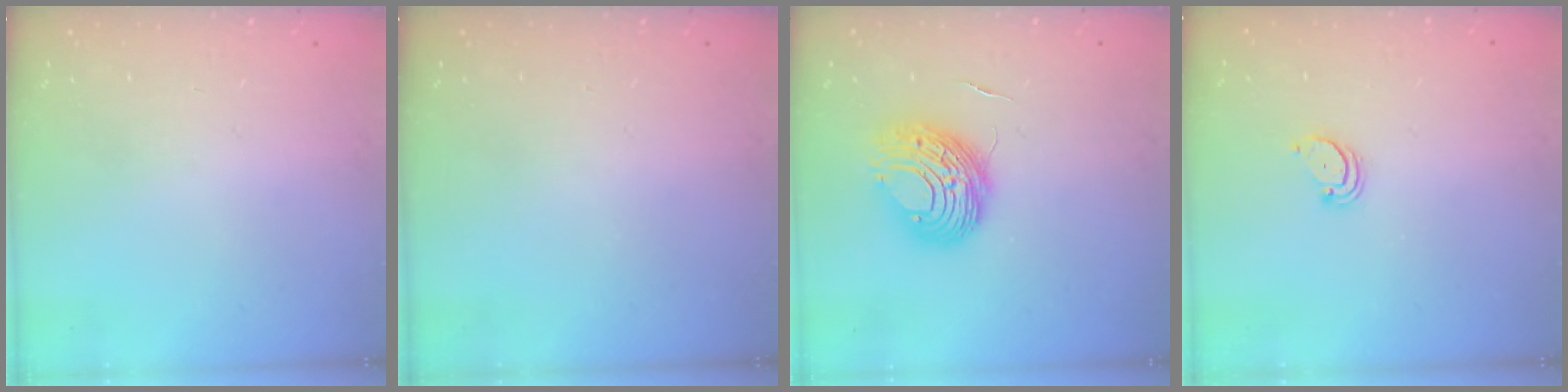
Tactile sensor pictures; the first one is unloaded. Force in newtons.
{"total": 0.0}
{"total": 9.7, "press": 9.6, "slide": 1.3}
{"total": 2.0, "press": 2.0, "slide": 0.2}